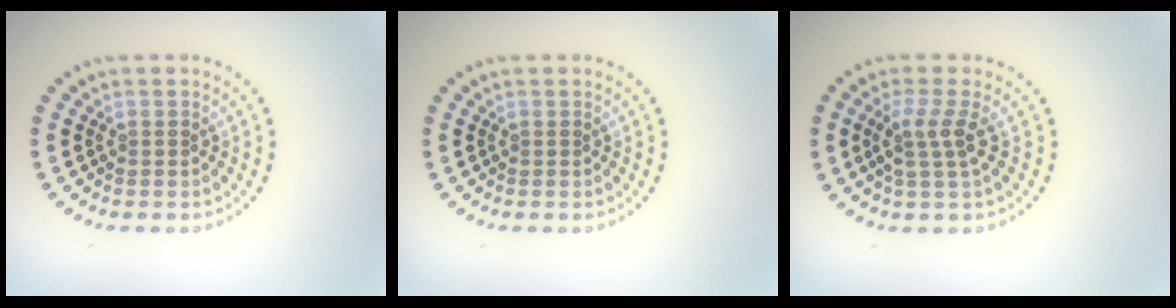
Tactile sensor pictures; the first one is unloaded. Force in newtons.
{"total": 0.0}
{"total": 2.6, "press": 2.0, "slide": 1.8}